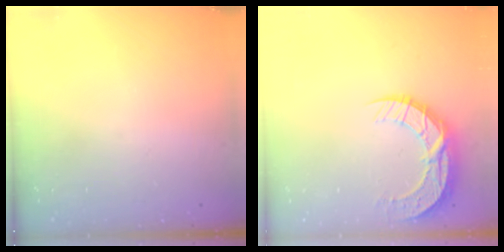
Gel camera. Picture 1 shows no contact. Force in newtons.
{"total": 10.6, "press": 10.6, "slide": 0.7}